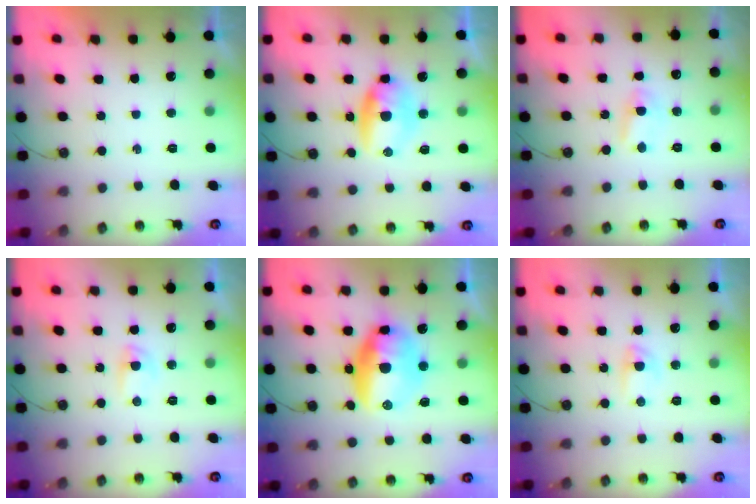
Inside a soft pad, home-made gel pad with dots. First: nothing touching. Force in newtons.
{"total": 7.8, "press": 7.6, "slide": 2.0}
{"total": 5.0, "press": 5.0, "slide": 0.4}
{"total": 2.7, "press": 2.6, "slide": 0.4}
{"total": 13.7, "press": 13.4, "slide": 2.9}
{"total": 4.0, "press": 3.9, "slide": 0.6}